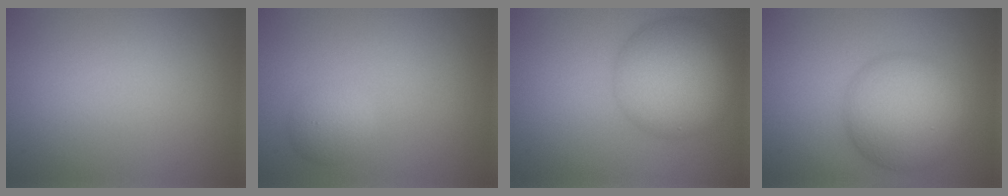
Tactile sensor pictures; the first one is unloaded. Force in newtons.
{"total": 1.9, "press": 1.9, "slide": 0.1}
{"total": 8.1, "press": 8.1, "slide": 0.3}
{"total": 7.4, "press": 7.4, "slide": 0.2}